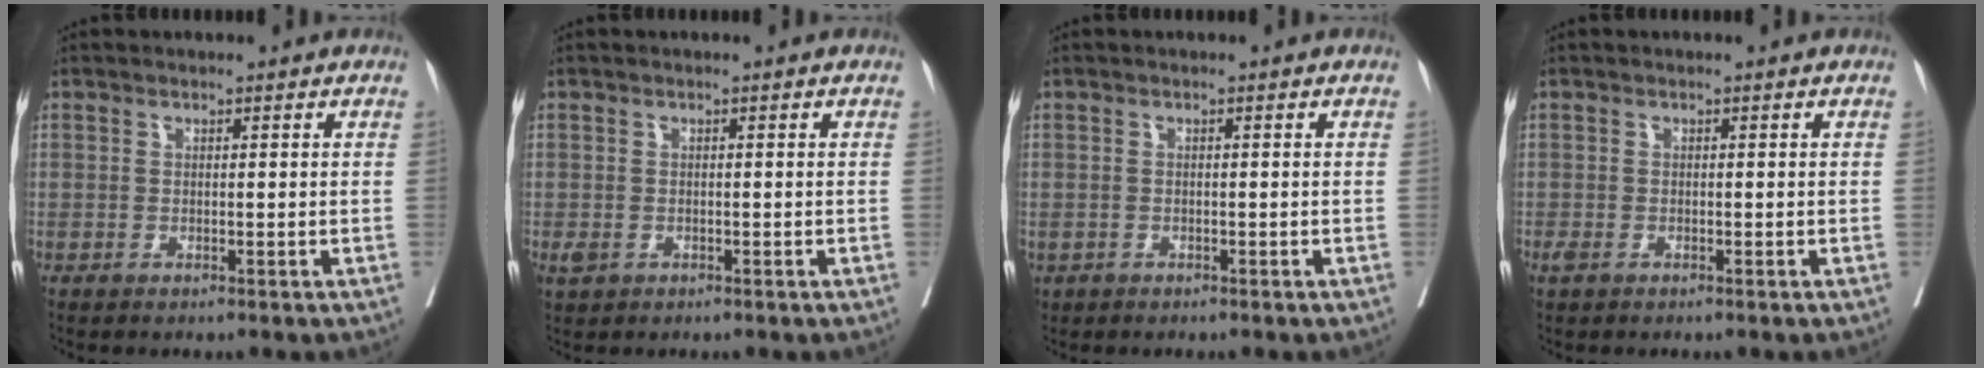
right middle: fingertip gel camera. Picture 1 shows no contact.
{"total": 1.6, "force": [-0.6, 1.2, 0.8], "torque": [-0.016, 0.001, -0.004]}
{"total": 1.3, "force": [-0.8, 0.9, 0.5], "torque": [-0.012, 0.001, -0.010]}
{"total": 1.1, "force": [-0.6, 0.7, 0.6], "torque": [-0.017, -0.001, -0.008]}